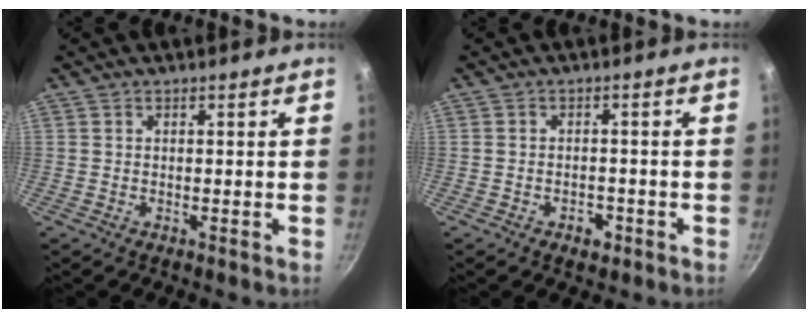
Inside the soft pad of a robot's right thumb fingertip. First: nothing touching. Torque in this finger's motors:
{"motor_torque": [-0.17, 0.05, -0.09, 0.02, 0.00]}